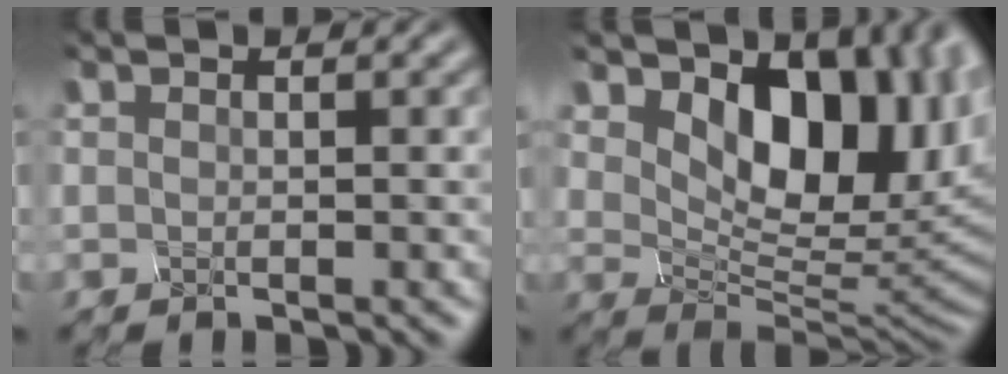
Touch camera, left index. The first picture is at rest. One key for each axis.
{"total": 9.1, "fx": 3.0, "fy": 5.6, "fz": 6.5, "tx": -0.108, "ty": -0.023, "tz": 0.064}